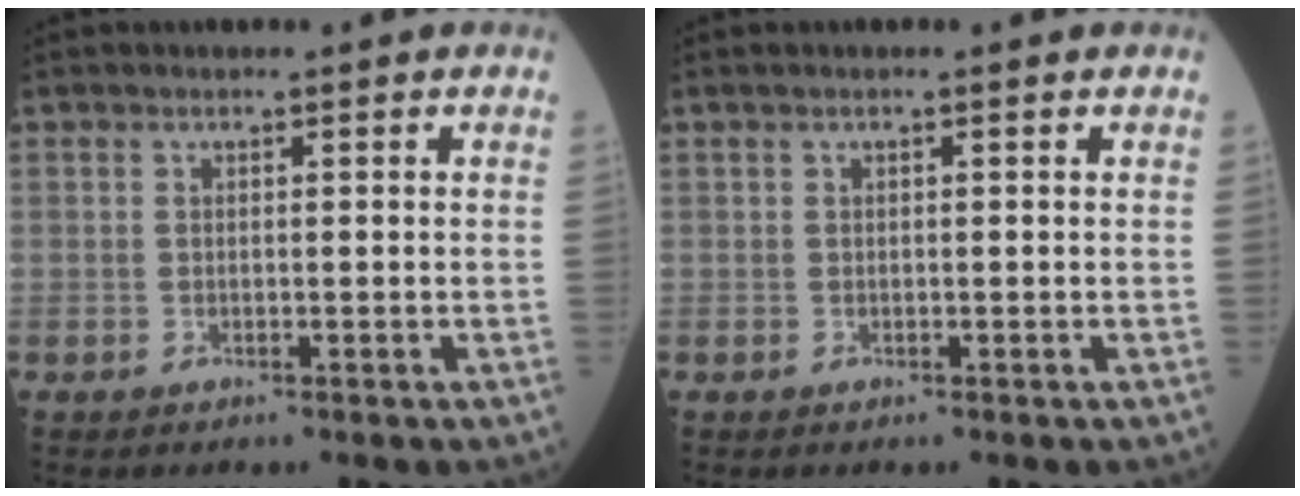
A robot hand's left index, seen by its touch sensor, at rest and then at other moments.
{"total": 0.6, "force": [0.3, -0.2, 0.5], "torque": [-0.017, 0.011, 0.007]}